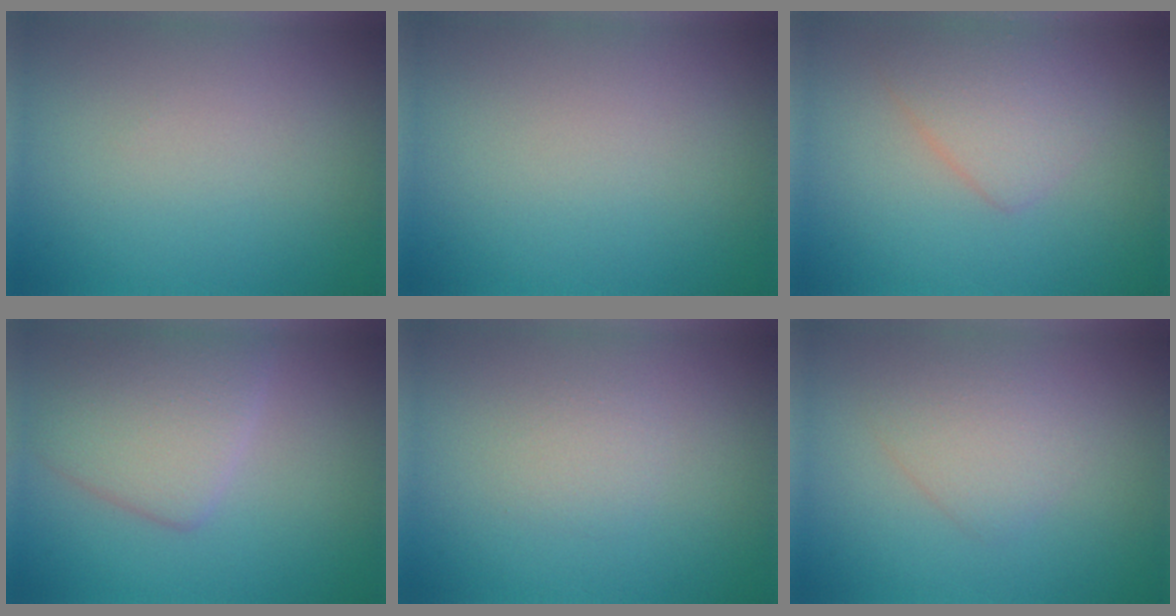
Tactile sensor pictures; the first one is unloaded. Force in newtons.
{"total": 0.0}
{"total": 2.8, "press": 2.8, "slide": 0.1}
{"total": 4.8, "press": 4.8, "slide": 0.3}
{"total": 1.2, "press": 1.2, "slide": 0.0}
{"total": 2.2, "press": 2.2, "slide": 0.1}